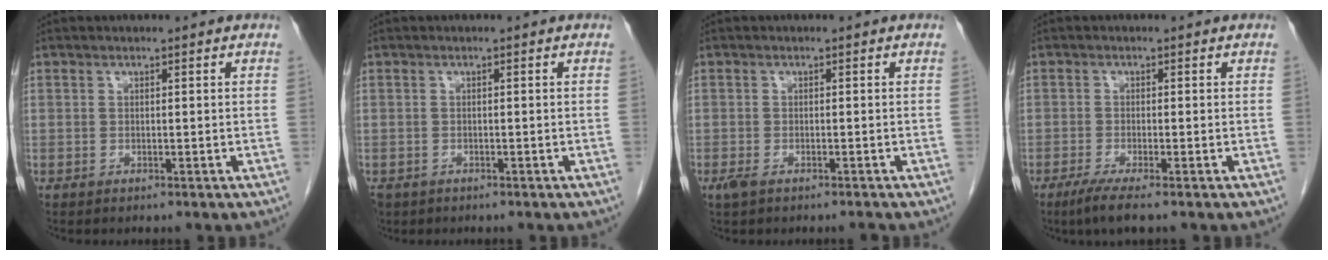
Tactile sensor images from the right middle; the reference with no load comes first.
{"total": 3.5, "force": [-2.1, 2.5, 1.2], "torque": [-0.032, -0.005, -0.036]}
{"total": 2.0, "force": [-1.4, 0.5, 1.3], "torque": [-0.030, -0.005, -0.025]}
{"total": 3.7, "force": [-2.5, 0.0, 2.7], "torque": [-0.056, -0.012, -0.048]}